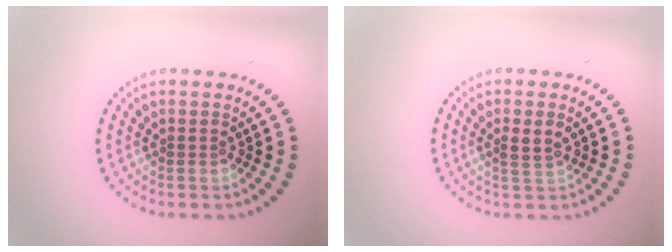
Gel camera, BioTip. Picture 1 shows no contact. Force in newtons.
{"total": 1.8, "press": 1.7, "slide": 0.5}